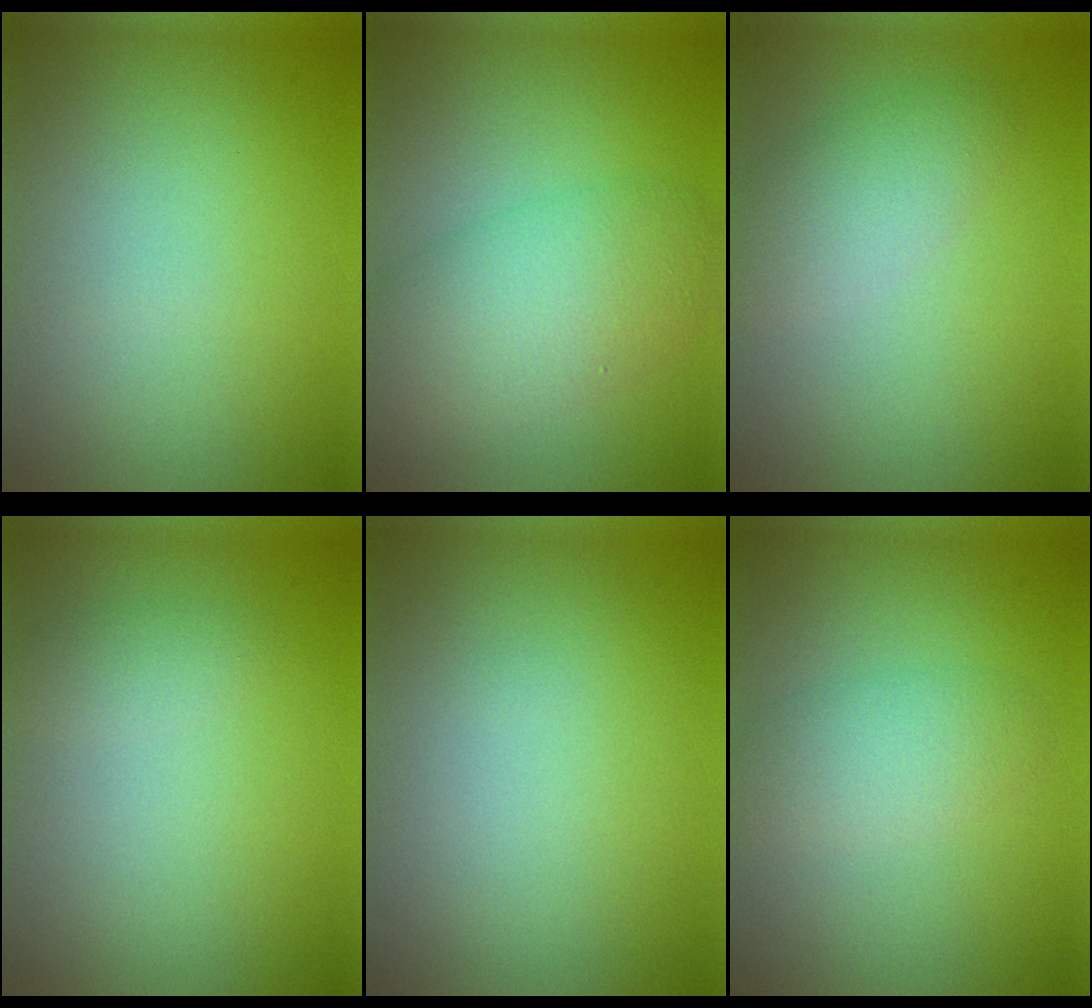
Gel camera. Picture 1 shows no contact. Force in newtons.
{"total": 6.1, "press": 6.1, "slide": 0.2}
{"total": 3.0, "press": 3.0, "slide": 0.1}
{"total": 1.2, "press": 1.2, "slide": 0.0}
{"total": 0.0}
{"total": 2.7, "press": 2.7, "slide": 0.1}